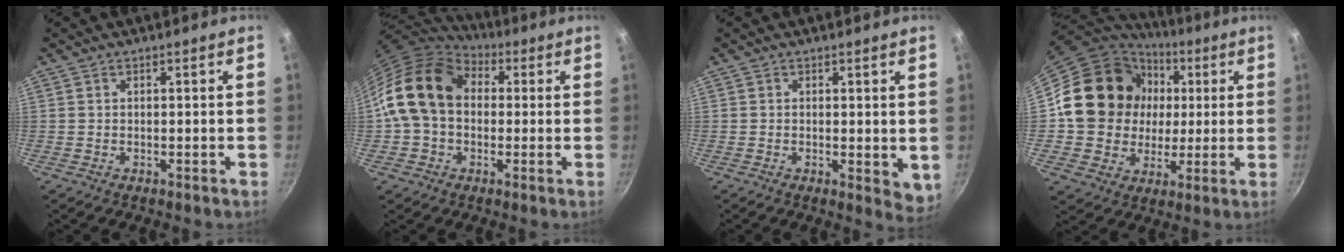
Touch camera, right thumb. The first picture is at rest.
{"total": 16.1, "force": [1.8, 12.1, 10.6], "torque": [-0.167, 0.032, 0.018]}
{"total": 4.6, "force": [0.3, 2.3, 3.9], "torque": [-0.048, -0.011, 0.005]}
{"total": 20.2, "force": [3.3, 18.0, 8.7], "torque": [-0.141, 0.019, 0.063]}